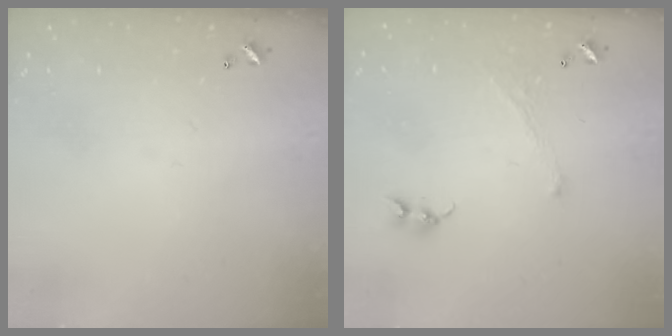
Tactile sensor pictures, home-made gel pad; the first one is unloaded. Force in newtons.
{"total": 1.3, "press": 1.2, "slide": 0.5}